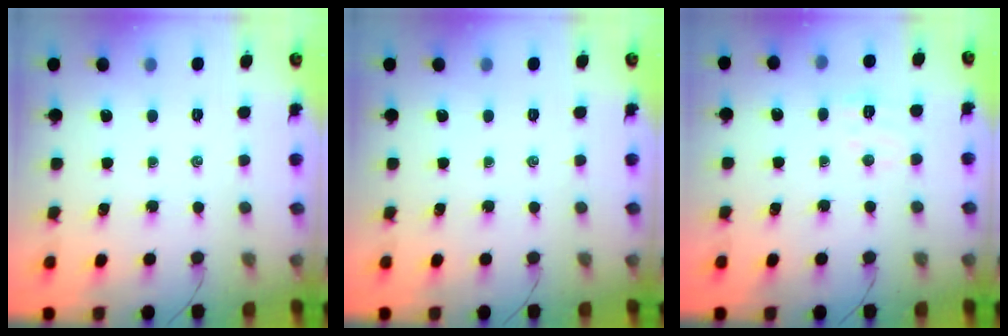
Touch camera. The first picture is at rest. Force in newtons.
{"total": 0.0}
{"total": 6.7, "press": 6.6, "slide": 1.4}